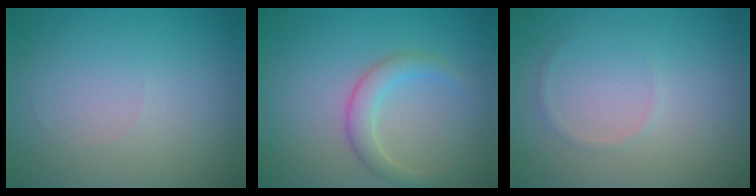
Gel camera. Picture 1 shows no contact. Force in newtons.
{"total": 2.4, "press": 2.4, "slide": 0.1}
{"total": 0.7, "press": 0.7, "slide": 0.0}